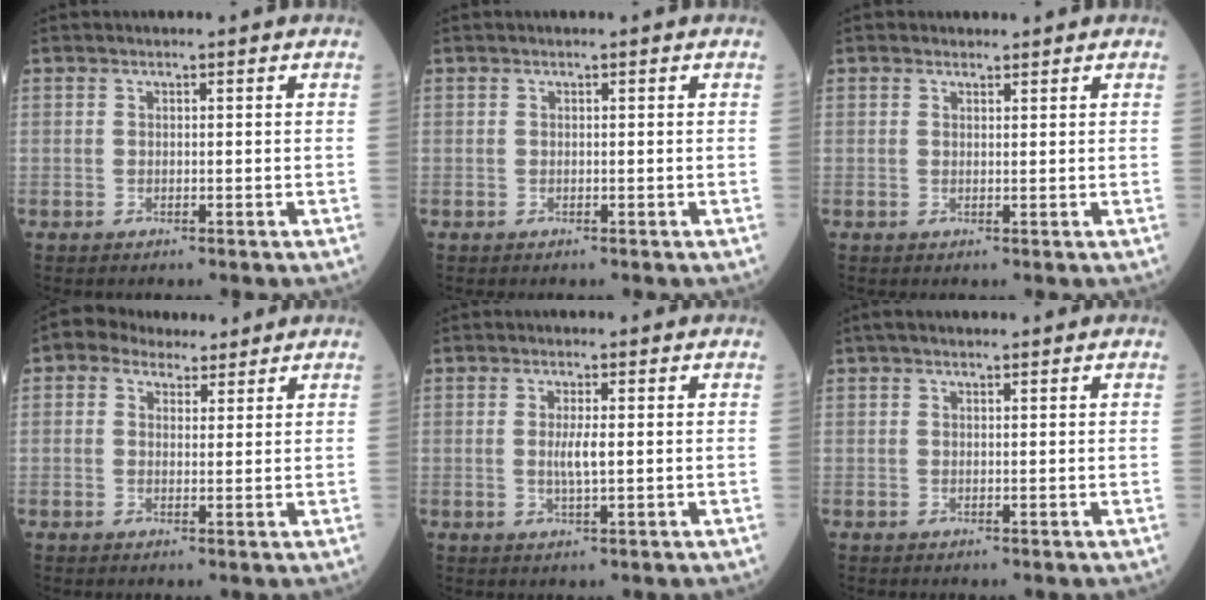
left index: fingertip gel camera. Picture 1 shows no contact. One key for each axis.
{"total": 0.0}
{"total": 1.0, "fx": 0.9, "fy": 0.4, "fz": -0.1, "tx": 0.003, "ty": 0.000, "tz": 0.011}
{"total": 5.2, "fx": 3.8, "fy": 3.1, "fz": 1.7, "tx": -0.023, "ty": 0.026, "tz": 0.067}
{"total": 2.5, "fx": 0.0, "fy": 0.2, "fz": 2.5, "tx": -0.047, "ty": -0.004, "tz": 0.002}
{"total": 2.9, "fx": 2.3, "fy": 0.7, "fz": 1.6, "tx": -0.018, "ty": 0.028, "tz": 0.037}